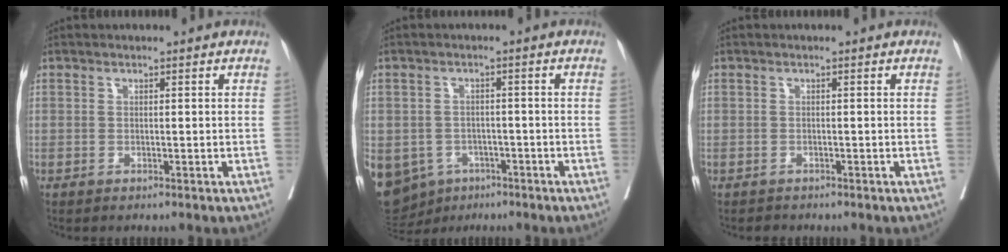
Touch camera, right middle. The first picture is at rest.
{"total": 15.8, "force": [-7.3, 12.8, 5.8], "torque": [-0.176, 0.001, -0.094]}
{"total": 0.9, "force": [-0.8, 0.4, -0.1], "torque": [-0.006, -0.001, -0.015]}